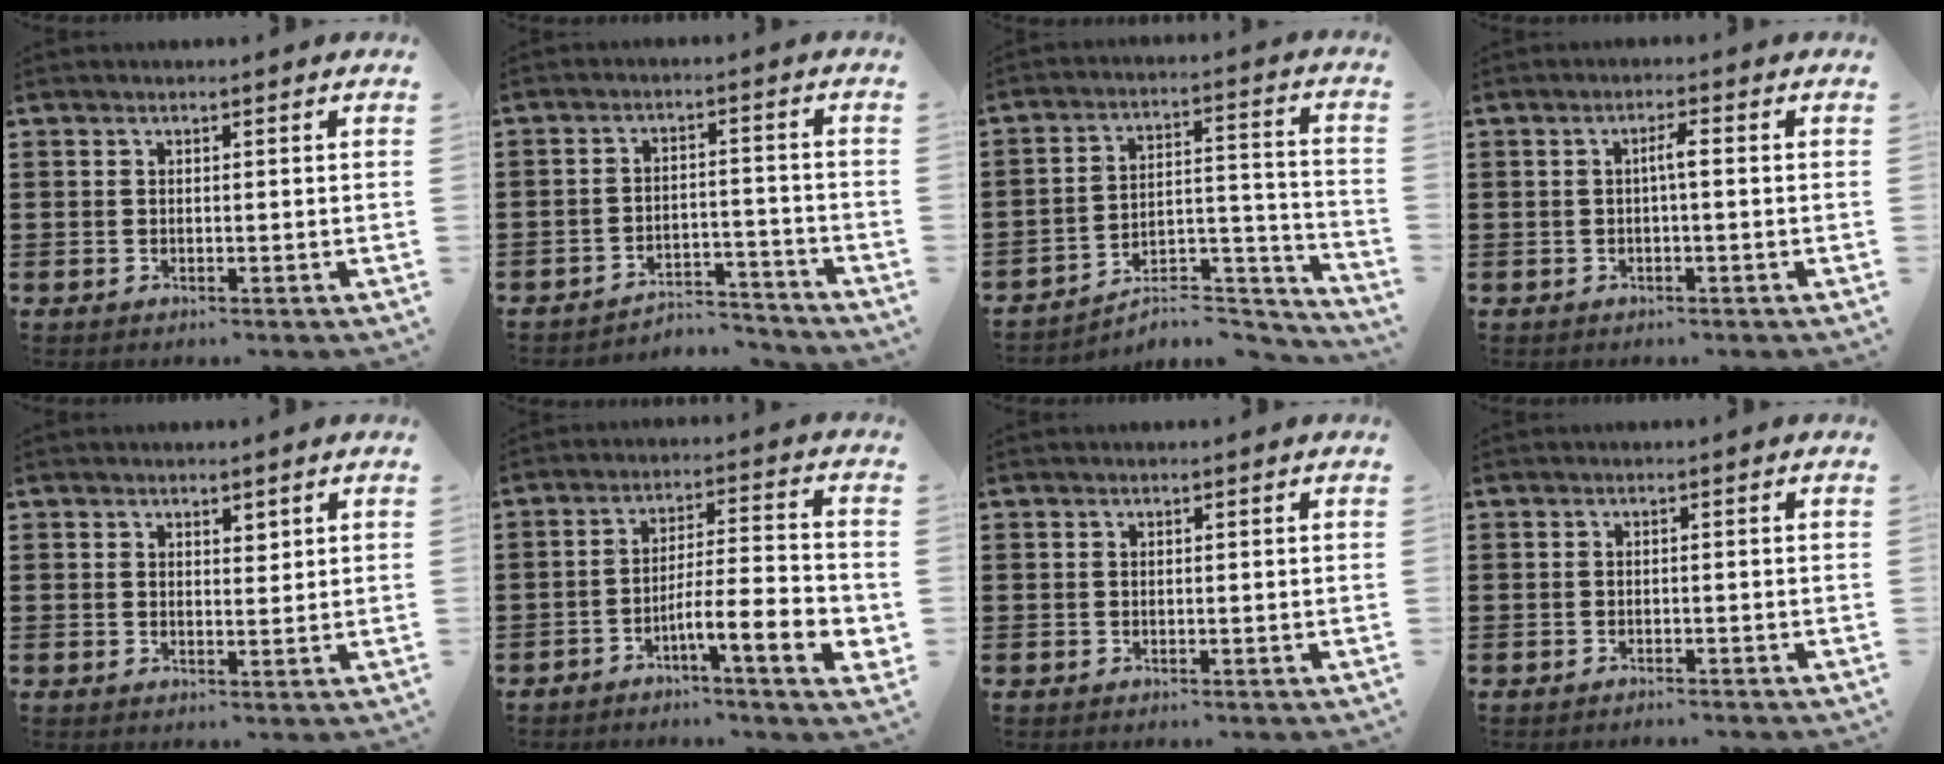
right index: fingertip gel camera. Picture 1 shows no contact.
{"total": 4.3, "force": [-4.2, 0.7, 1.0], "torque": [-0.027, 0.005, -0.089]}
{"total": 5.7, "force": [-5.1, 1.4, 2.2], "torque": [-0.034, -0.001, -0.102]}
{"total": 2.1, "force": [-0.2, 0.2, 2.1], "torque": [-0.041, 0.003, -0.007]}
{"total": 1.6, "force": [1.3, 0.8, 0.4], "torque": [-0.002, 0.002, 0.023]}
{"total": 7.8, "force": [-4.0, 1.0, 6.7], "torque": [-0.119, -0.008, -0.073]}
{"total": 0.0}
{"total": 0.8, "force": [-0.8, 0.0, 0.1], "torque": [-0.005, -0.001, -0.017]}